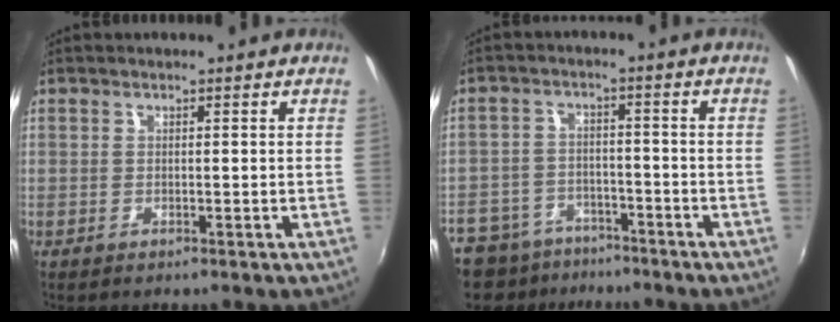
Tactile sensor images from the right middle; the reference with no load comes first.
{"total": 14.5, "force": [-10.6, 8.5, 5.0], "torque": [-0.158, -0.006, -0.166]}